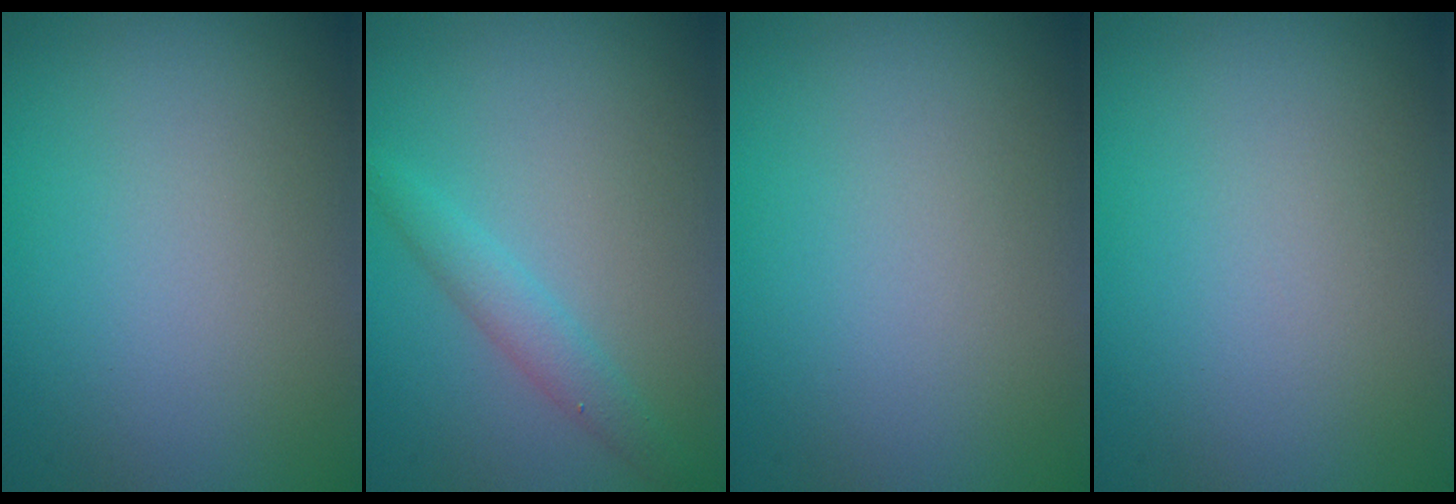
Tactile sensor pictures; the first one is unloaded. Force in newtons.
{"total": 1.9, "press": 1.9, "slide": 0.0}
{"total": 0.0}
{"total": 0.0}